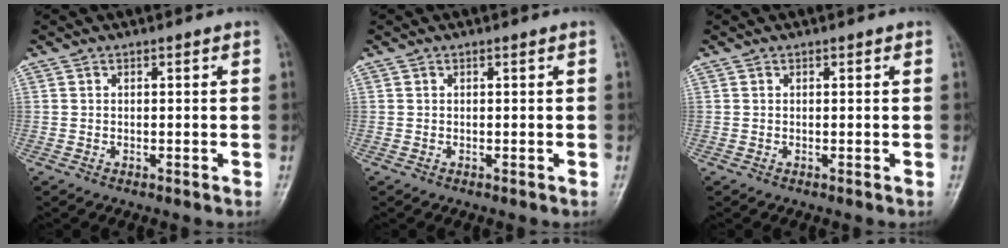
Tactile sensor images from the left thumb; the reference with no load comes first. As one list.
[{"total": 0.0}, {"total": 0.0}]